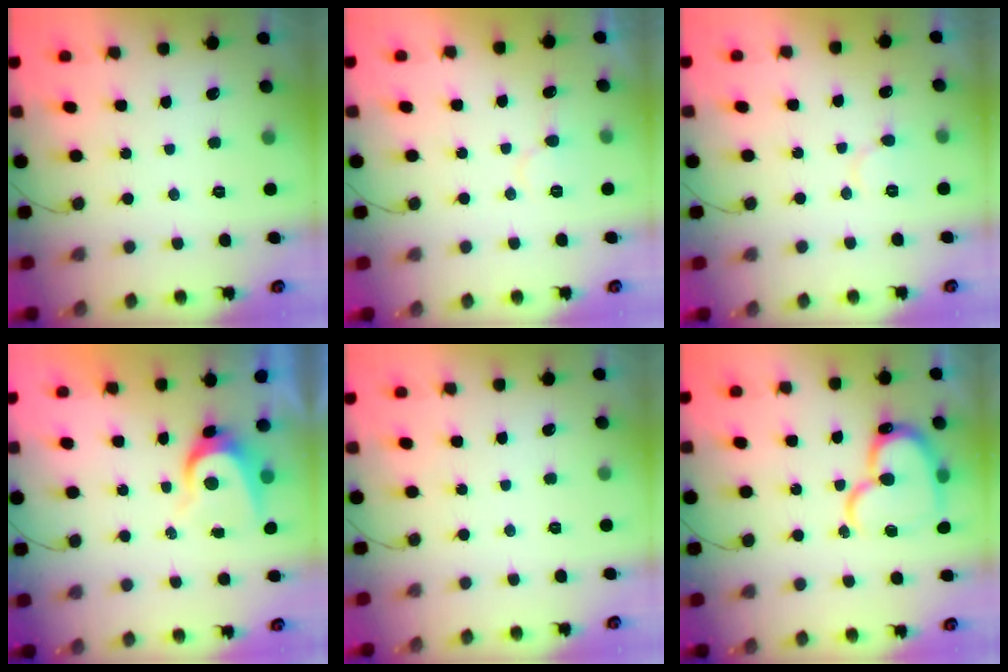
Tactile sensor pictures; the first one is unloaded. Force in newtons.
{"total": 6.2, "press": 6.1, "slide": 0.6}
{"total": 6.0, "press": 6.0, "slide": 0.7}
{"total": 6.1, "press": 6.1, "slide": 0.5}
{"total": 0.0}
{"total": 17.2, "press": 17.1, "slide": 1.7}